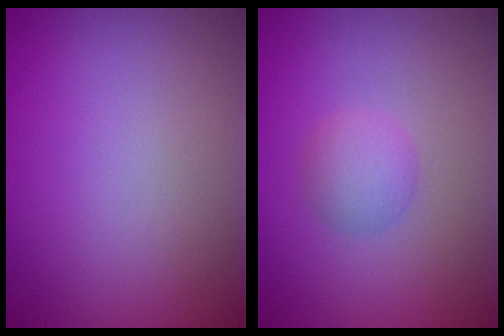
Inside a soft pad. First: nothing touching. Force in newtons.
{"total": 2.2, "press": 2.2, "slide": 0.1}